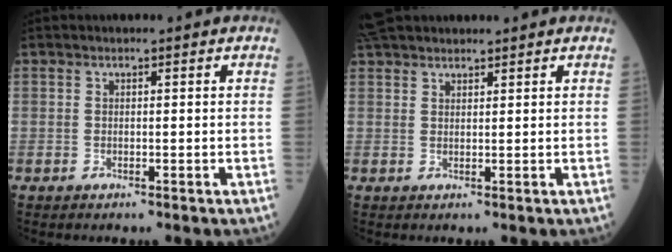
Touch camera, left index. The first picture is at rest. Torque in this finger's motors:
{"motor_torque": [-0.59, -0.57, 0.04, -0.01]}